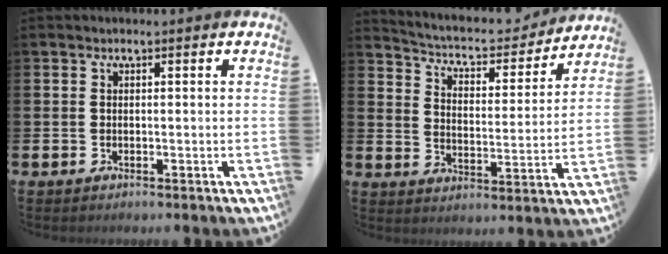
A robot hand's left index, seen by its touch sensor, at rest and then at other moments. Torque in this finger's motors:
{"motor_torque": [0.97, -1.17, 0.35, 0.04]}